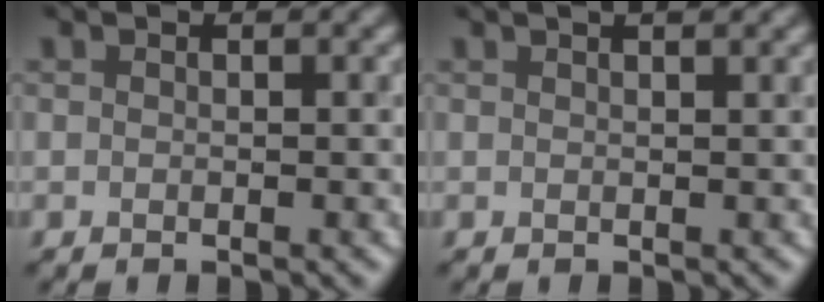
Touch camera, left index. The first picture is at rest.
{"total": 3.6, "force": [2.3, 1.5, 2.3], "torque": [-0.004, 0.018, -0.002]}